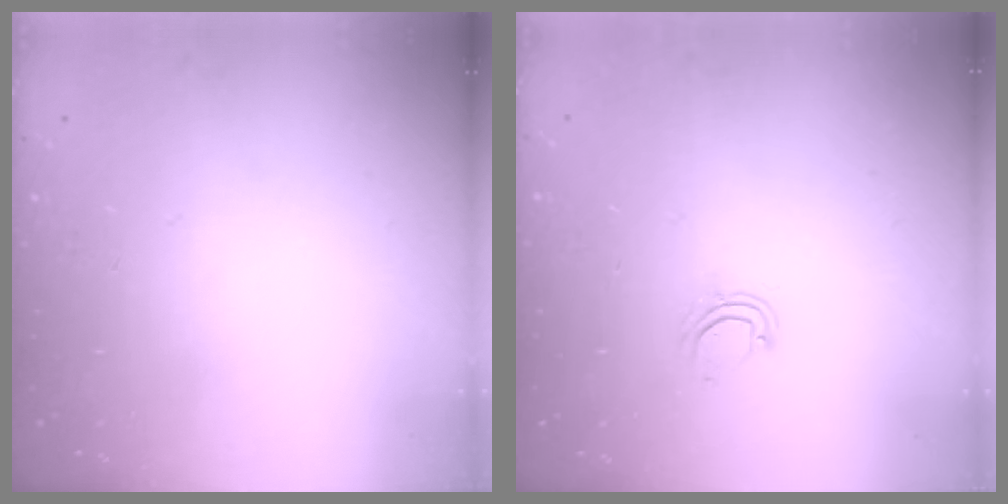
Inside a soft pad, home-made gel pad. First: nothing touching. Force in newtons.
{"total": 4.8, "press": 4.8, "slide": 0.4}